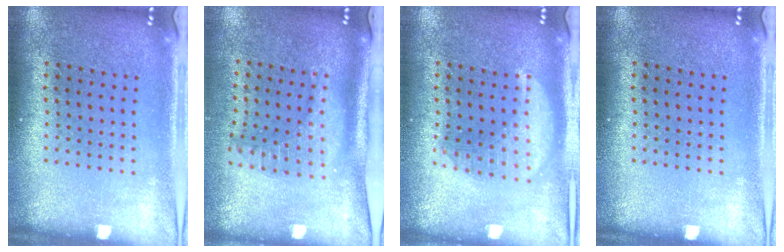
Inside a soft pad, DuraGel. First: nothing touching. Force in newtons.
{"total": 2.0, "press": 1.6, "slide": 1.3}
{"total": 3.1, "press": 3.1, "slide": 0.3}
{"total": 0.0}